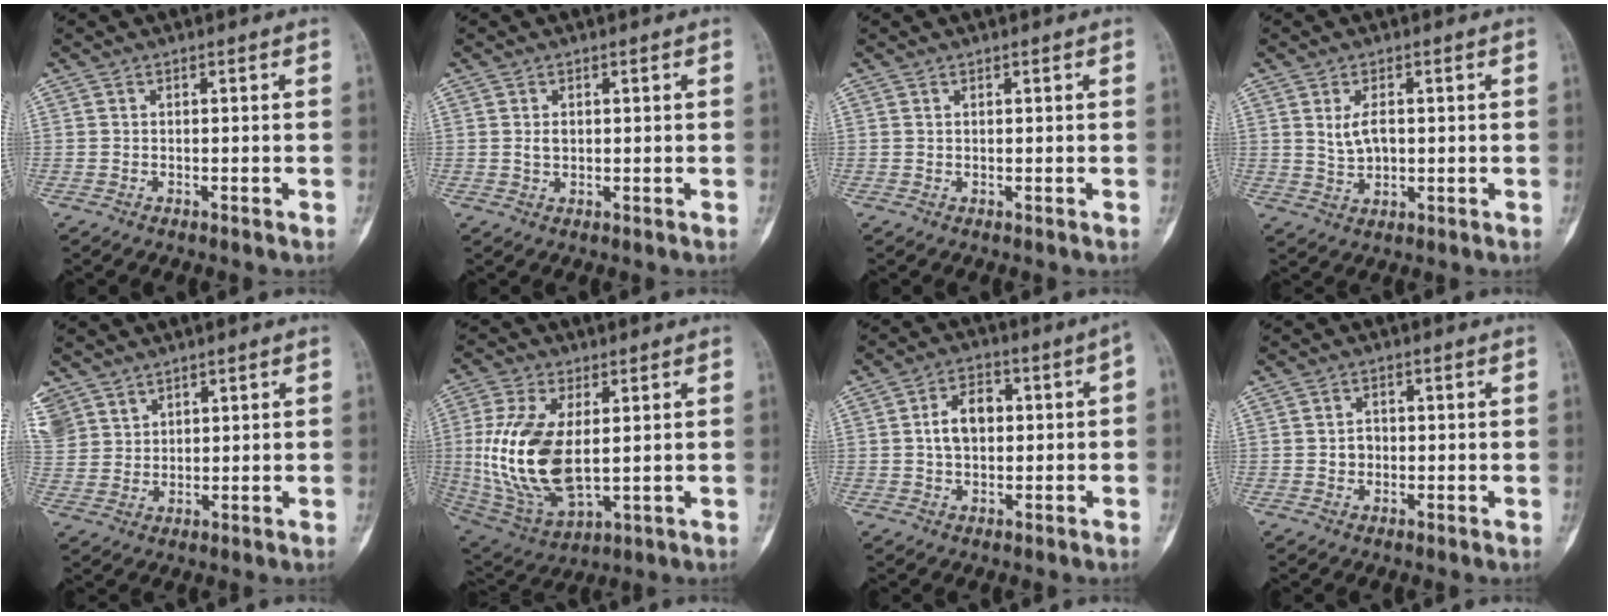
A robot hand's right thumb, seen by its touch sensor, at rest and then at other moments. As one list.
[{"total": 1.9, "force": [0.3, 1.4, 1.2], "torque": [-0.013, 0.005, 0.007]}, {"total": 0.0}, {"total": 4.4, "force": [0.9, 2.7, 3.3], "torque": [-0.052, 0.001, 0.022]}, {"total": 8.4, "force": [5.6, 6.0, 1.6], "torque": [-0.021, -0.006, 0.126]}, {"total": 17.1, "force": [1.3, 9.0, 14.5], "torque": [-0.301, -0.010, 0.039]}, {"total": 8.4, "force": [0.2, 5.0, 6.7], "torque": [-0.088, 0.034, 0.004]}, {"total": 2.2, "force": [-0.1, 2.0, 1.0], "torque": [0.000, 0.011, -0.003]}]